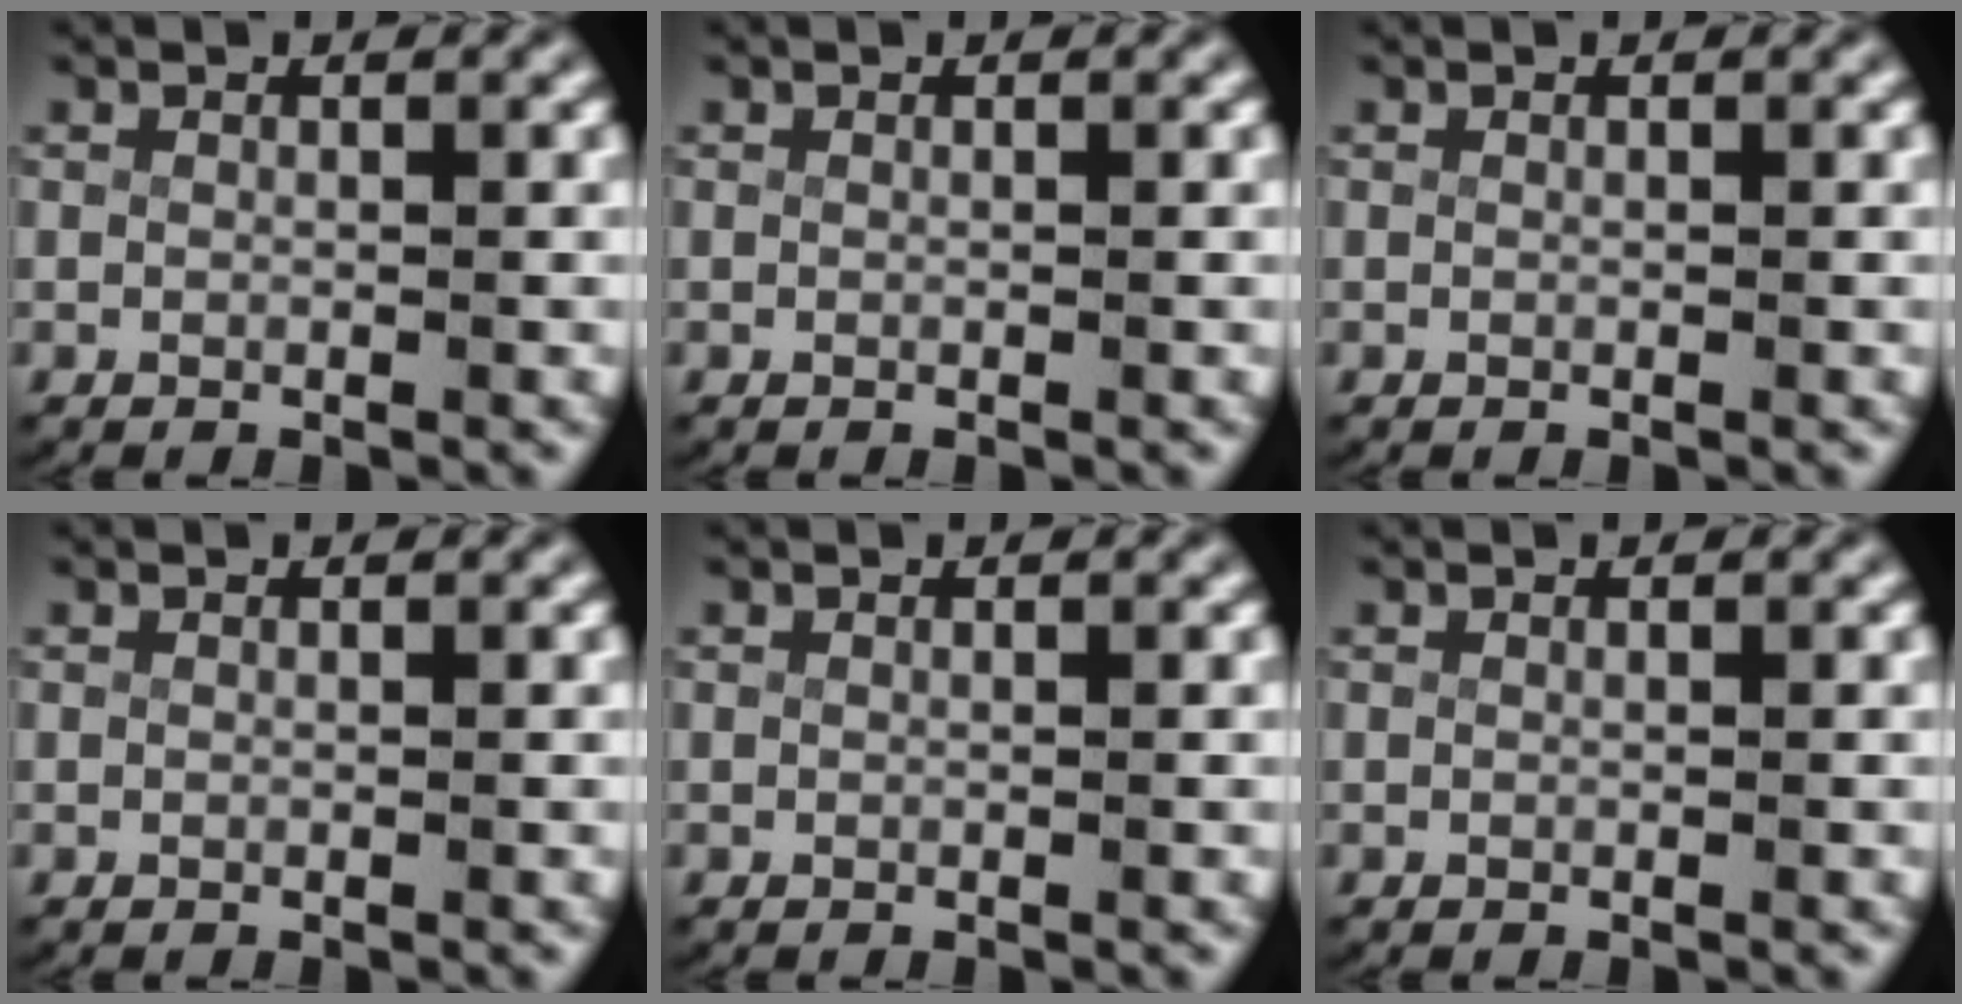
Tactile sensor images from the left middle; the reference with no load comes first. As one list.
[{"total": 0.0}, {"total": 0.0}, {"total": 0.0}, {"total": 0.0}, {"total": 0.0}]